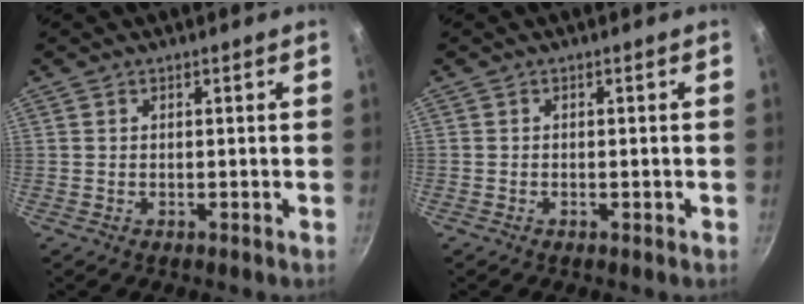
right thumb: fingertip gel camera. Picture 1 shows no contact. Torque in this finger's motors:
{"motor_torque": [1.26, 1.04, 1.08, -0.62, 0.39]}